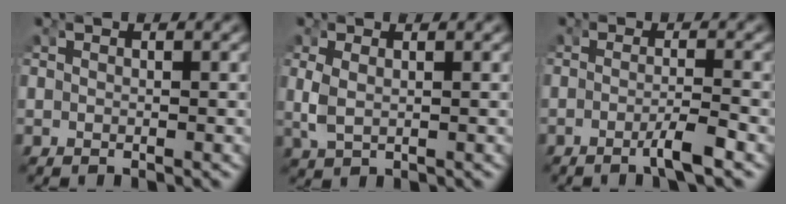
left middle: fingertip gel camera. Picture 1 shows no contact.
{"total": 2.0, "force": [0.1, 1.1, 1.7], "torque": [-0.058, -0.017, 0.018]}
{"total": 2.4, "force": [-1.5, -0.1, 1.9], "torque": [-0.036, -0.006, -0.028]}